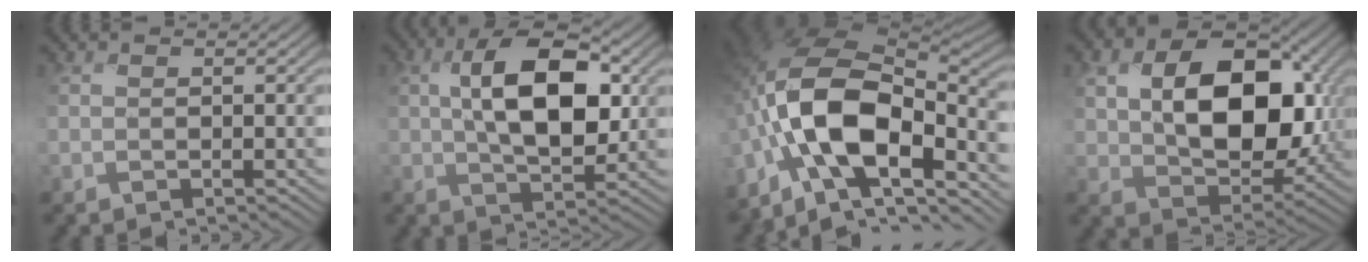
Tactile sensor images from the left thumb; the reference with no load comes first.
{"total": 11.4, "force": [1.7, 5.6, 9.8], "torque": [-0.177, 0.007, 0.028]}
{"total": 17.5, "force": [-5.4, 9.2, 13.9], "torque": [-0.293, 0.006, -0.118]}
{"total": 14.5, "force": [2.3, 9.6, 10.7], "torque": [-0.191, -0.005, 0.050]}